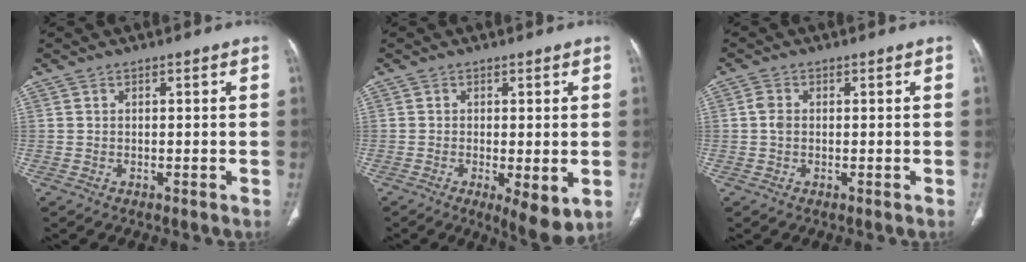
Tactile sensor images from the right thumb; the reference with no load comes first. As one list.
[{"total": 6.7, "force": [-1.7, 2.2, 6.1], "torque": [-0.096, -0.021, -0.024]}, {"total": 2.0, "force": [0.0, 1.4, 1.4], "torque": [-0.031, 0.001, -0.004]}]